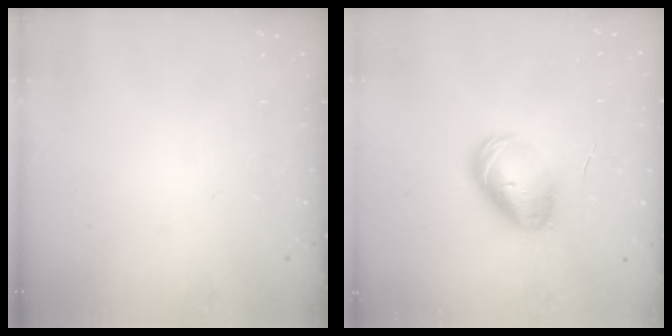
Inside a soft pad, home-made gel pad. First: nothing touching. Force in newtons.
{"total": 8.6, "press": 8.5, "slide": 1.3}